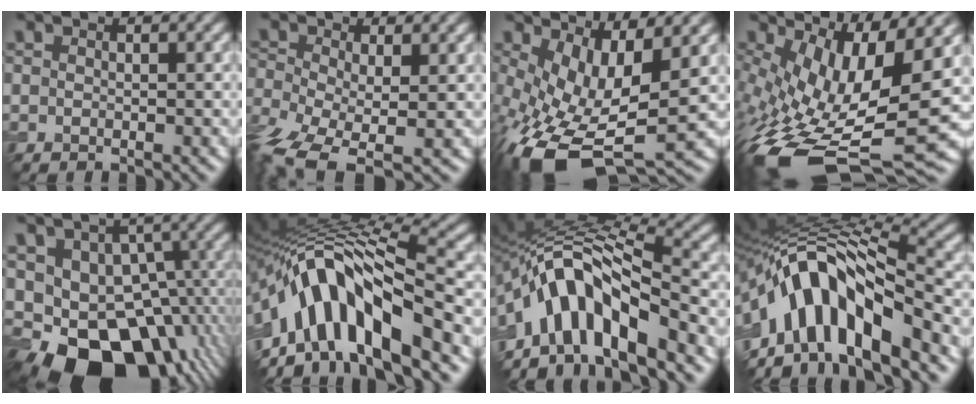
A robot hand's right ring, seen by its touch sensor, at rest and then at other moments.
{"total": 7.9, "force": [-4.4, 3.6, 5.6], "torque": [-0.131, -0.028, -0.089]}
{"total": 10.2, "force": [-2.2, 4.8, 8.8], "torque": [-0.185, -0.037, -0.028]}
{"total": 13.5, "force": [-1.6, 5.4, 12.3], "torque": [-0.240, -0.021, -0.017]}
{"total": 17.2, "force": [-6.6, 11.4, 11.0], "torque": [-0.172, -0.004, -0.096]}
{"total": 12.5, "force": [-4.9, 4.8, 10.4], "torque": [-0.168, 0.025, -0.089]}
{"total": 10.3, "force": [-5.3, 4.1, 7.9], "torque": [-0.119, 0.023, -0.104]}
{"total": 12.1, "force": [-4.6, 5.4, 9.8], "torque": [-0.156, 0.023, -0.085]}